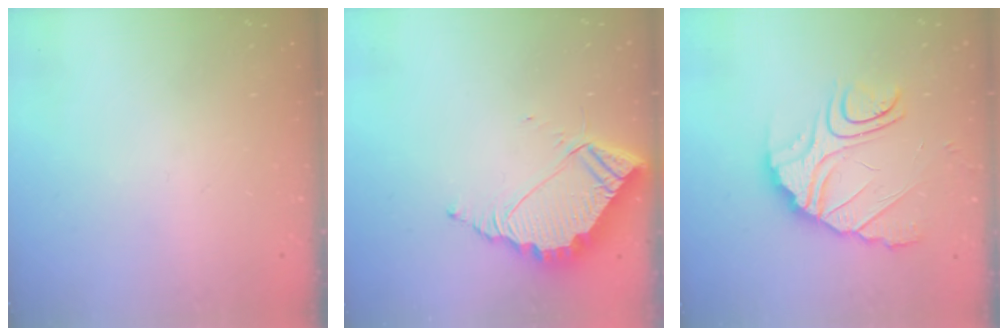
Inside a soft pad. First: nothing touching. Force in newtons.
{"total": 8.3, "press": 8.3, "slide": 0.5}
{"total": 10.6, "press": 10.5, "slide": 0.7}